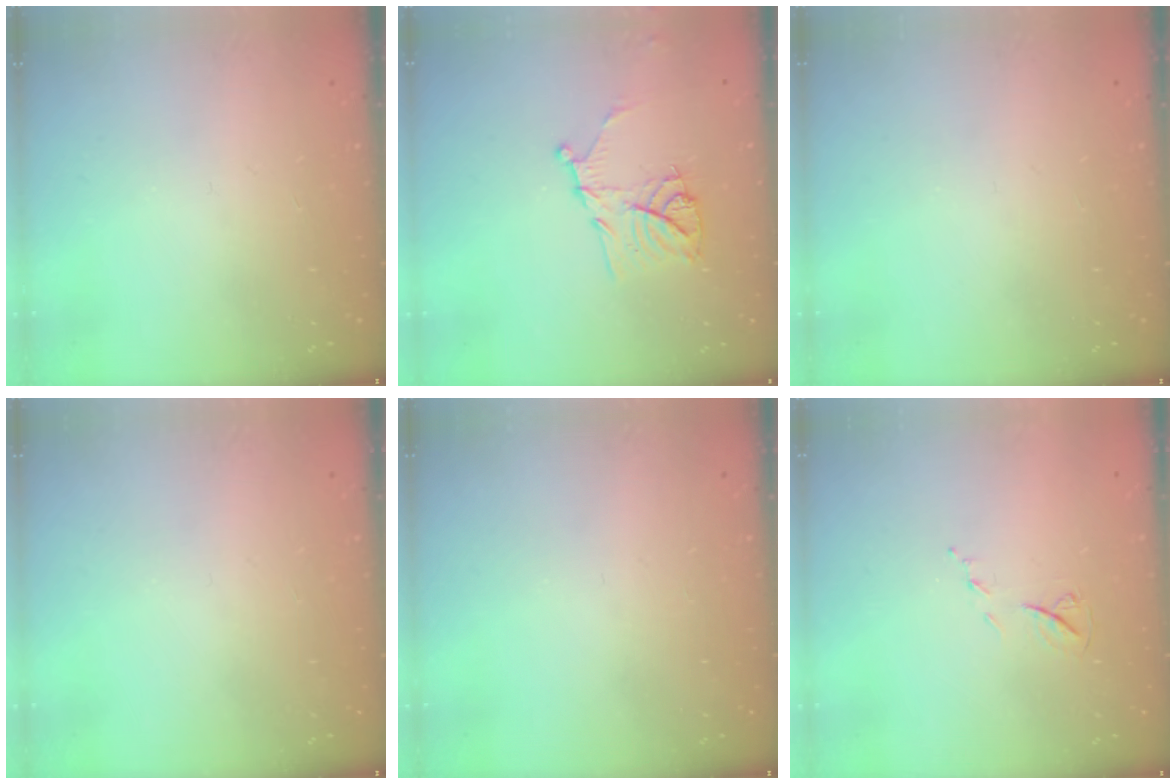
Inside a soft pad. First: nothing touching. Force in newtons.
{"total": 11.8, "press": 11.8, "slide": 0.5}
{"total": 0.0}
{"total": 0.0}
{"total": 0.0}
{"total": 6.2, "press": 6.2, "slide": 0.7}